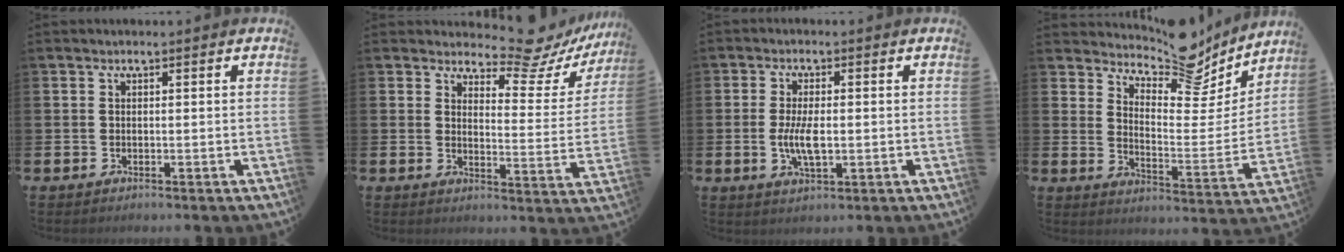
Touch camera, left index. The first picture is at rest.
{"total": 8.3, "force": [7.4, 2.4, 2.7], "torque": [-0.050, -0.056, 0.125]}
{"total": 4.9, "force": [-0.2, 2.0, 4.5], "torque": [-0.077, -0.003, -0.010]}
{"total": 10.4, "force": [9.3, 3.0, 3.5], "torque": [-0.078, -0.067, 0.165]}